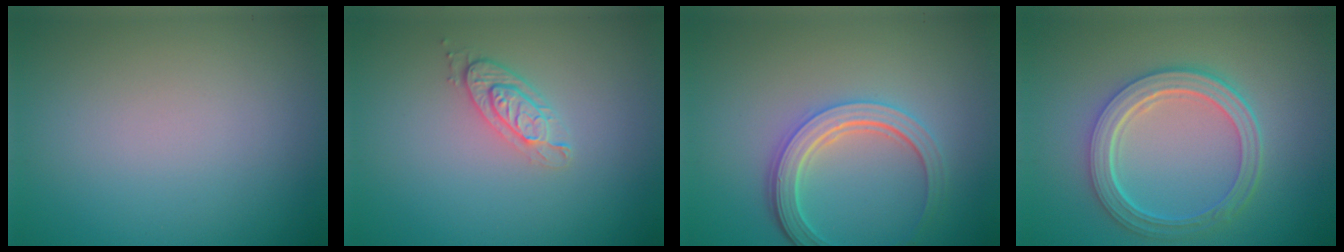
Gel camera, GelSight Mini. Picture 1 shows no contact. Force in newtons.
{"total": 2.1, "press": 1.8, "slide": 1.1}
{"total": 4.6, "press": 3.5, "slide": 3.0}
{"total": 5.6, "press": 4.1, "slide": 3.8}